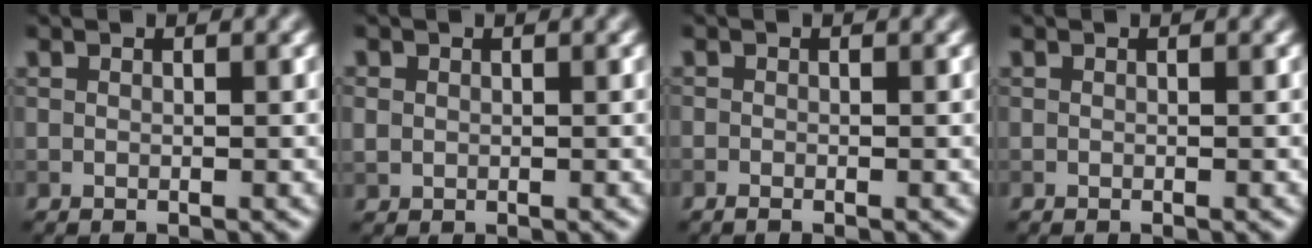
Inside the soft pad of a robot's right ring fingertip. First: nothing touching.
{"total": 0.9, "force": [0.2, 0.9, 0.3], "torque": [-0.003, -0.002, 0.005]}
{"total": 0.5, "force": [-0.4, 0.1, 0.3], "torque": [-0.004, -0.002, -0.007]}
{"total": 0.0}